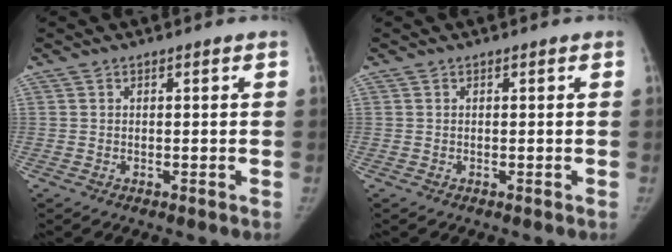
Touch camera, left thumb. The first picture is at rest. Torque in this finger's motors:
{"motor_torque": [0.00, 0.00, 0.20, -0.20, 0.00]}